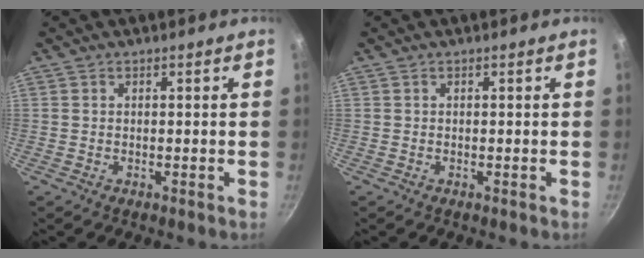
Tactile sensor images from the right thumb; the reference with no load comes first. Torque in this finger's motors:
{"motor_torque": [-0.08, 0.07, 0.06, 0.02, 0.00]}